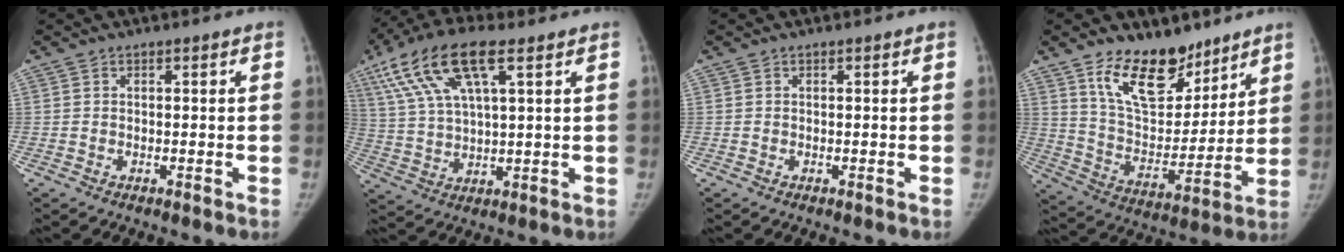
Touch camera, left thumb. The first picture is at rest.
{"total": 16.0, "force": [7.6, 5.6, 13.0], "torque": [-0.265, 0.005, 0.143]}
{"total": 0.0}
{"total": 16.9, "force": [11.5, 8.7, 8.7], "torque": [-0.094, -0.079, 0.209]}